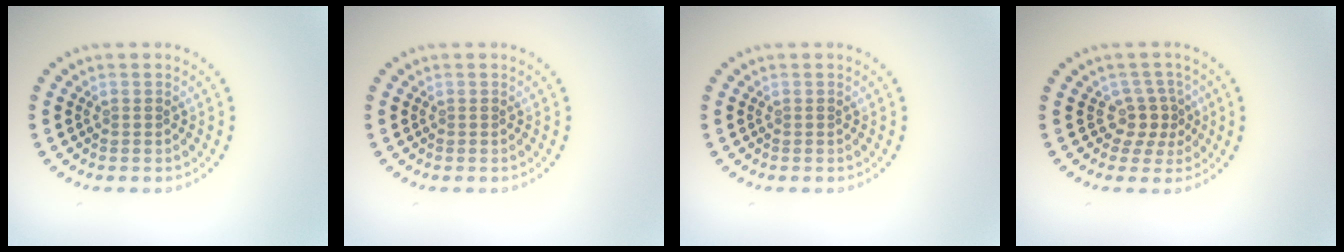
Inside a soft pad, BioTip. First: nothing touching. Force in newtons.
{"total": 0.0}
{"total": 0.0}
{"total": 2.5, "press": 1.7, "slide": 1.8}